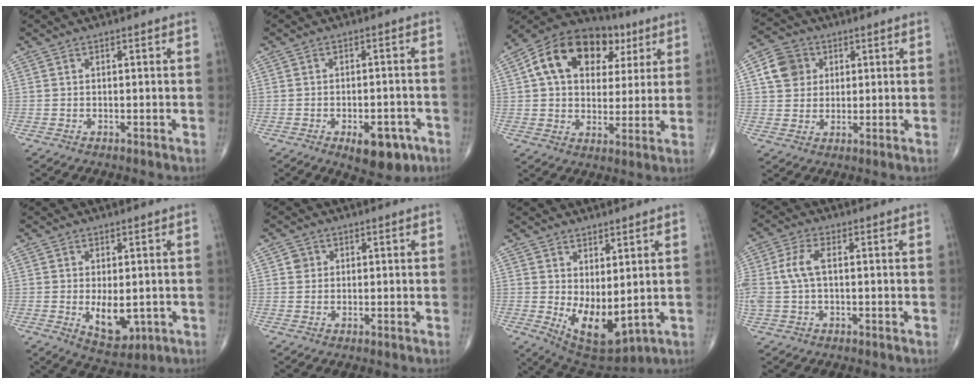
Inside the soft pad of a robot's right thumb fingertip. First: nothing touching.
{"total": 8.2, "force": [-4.0, 4.0, 5.8], "torque": [-0.060, 0.014, -0.047]}
{"total": 19.3, "force": [6.6, 13.2, 12.5], "torque": [-0.178, 0.014, 0.100]}
{"total": 7.3, "force": [2.0, 6.4, 2.8], "torque": [-0.031, 0.001, 0.032]}
{"total": 6.8, "force": [-0.9, 3.7, 5.6], "torque": [-0.069, -0.014, 0.002]}
{"total": 1.8, "force": [0.5, 1.7, 0.4], "torque": [0.003, 0.001, 0.003]}
{"total": 10.1, "force": [0.4, 4.8, 8.8], "torque": [-0.130, -0.026, 0.032]}
{"total": 6.2, "force": [0.6, 3.1, 5.4], "torque": [-0.144, 0.016, 0.010]}